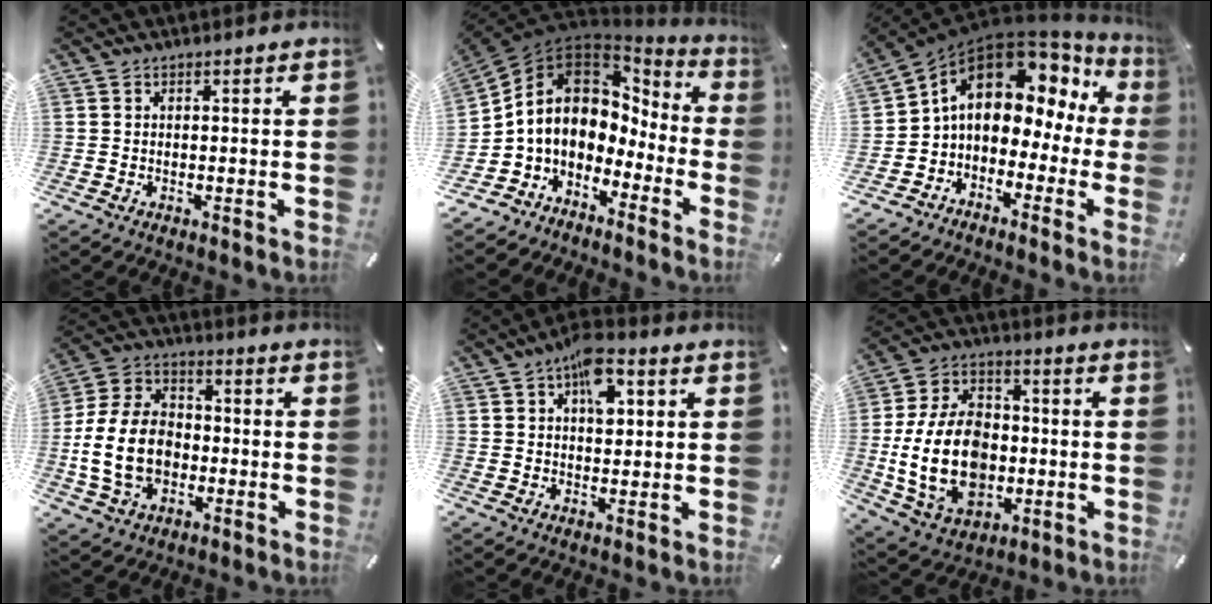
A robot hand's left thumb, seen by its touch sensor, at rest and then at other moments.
{"total": 9.8, "force": [0.5, 8.1, 5.4], "torque": [-0.118, -0.016, 0.003]}
{"total": 12.1, "force": [4.4, 8.5, 7.4], "torque": [-0.120, -0.026, 0.073]}
{"total": 15.2, "force": [-2.9, 11.2, 9.8], "torque": [-0.224, 0.013, -0.054]}
{"total": 8.3, "force": [3.1, 4.7, 6.1], "torque": [-0.085, -0.004, 0.051]}
{"total": 19.8, "force": [-2.4, 14.1, 13.7], "torque": [-0.291, 0.006, -0.037]}